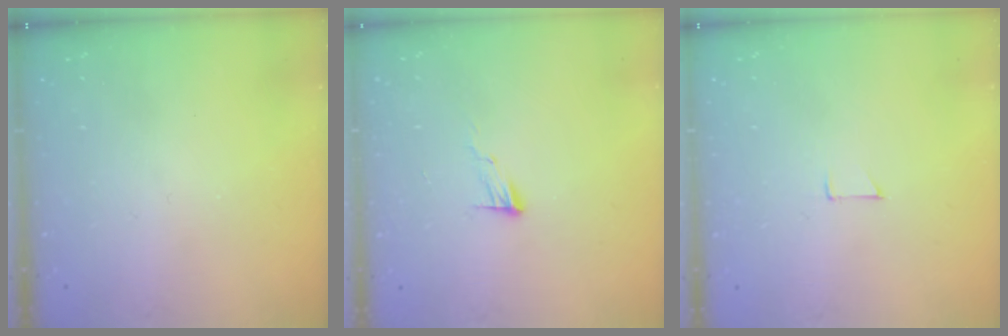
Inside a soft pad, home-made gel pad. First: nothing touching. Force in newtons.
{"total": 6.2, "press": 6.2, "slide": 0.6}
{"total": 4.1, "press": 4.1, "slide": 0.3}